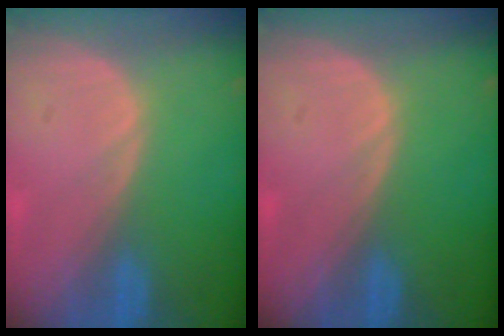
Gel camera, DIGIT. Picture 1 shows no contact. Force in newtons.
{"total": 0.0}